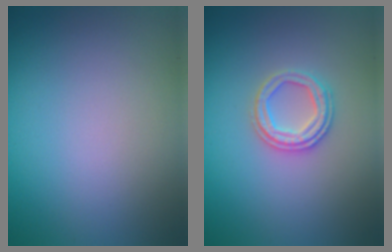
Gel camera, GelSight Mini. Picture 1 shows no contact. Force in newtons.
{"total": 2.5, "press": 2.4, "slide": 0.6}